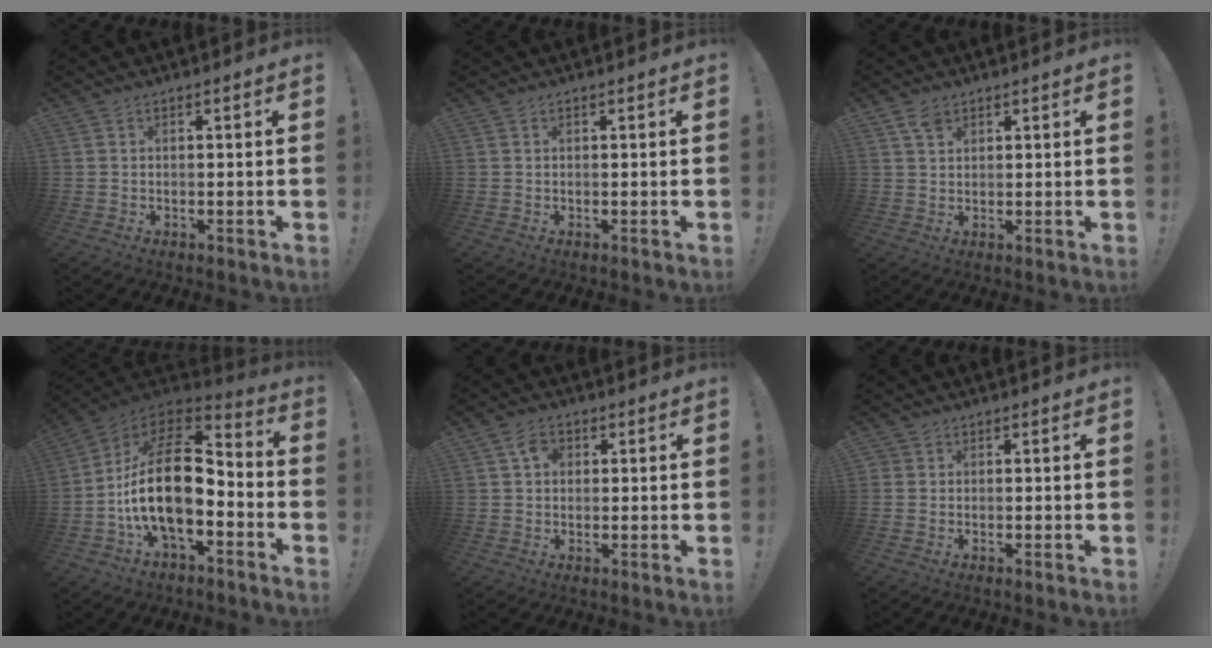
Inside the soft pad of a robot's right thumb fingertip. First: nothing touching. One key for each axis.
{"total": 0.0}
{"total": 3.7, "fx": 2.4, "fy": 2.3, "fz": 1.7, "tx": -0.027, "ty": -0.007, "tz": 0.043}
{"total": 21.5, "fx": -2.1, "fy": 11.4, "fz": 18.1, "tx": -0.335, "ty": 0.017, "tz": -0.029}
{"total": 4.7, "fx": 1.4, "fy": 3.7, "fz": 2.5, "tx": -0.039, "ty": 0.005, "tz": 0.026}
{"total": 1.3, "fx": 0.3, "fy": 1.2, "fz": 0.3, "tx": -0.009, "ty": 0.005, "tz": 0.005}